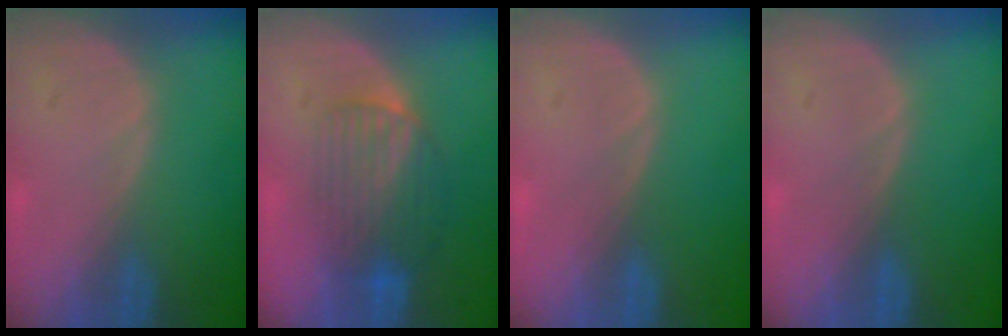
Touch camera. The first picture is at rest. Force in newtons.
{"total": 6.5, "press": 6.4, "slide": 1.0}
{"total": 0.0}
{"total": 0.0}